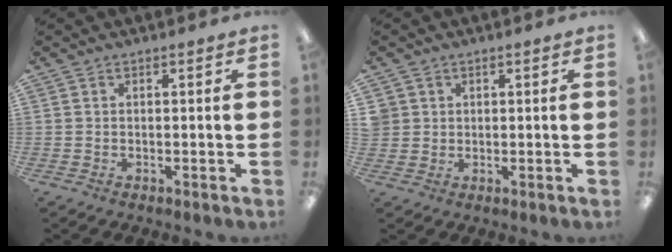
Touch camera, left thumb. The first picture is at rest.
{"total": 3.3, "force": [1.0, 3.2, 0.1], "torque": [-0.004, 0.003, 0.017]}